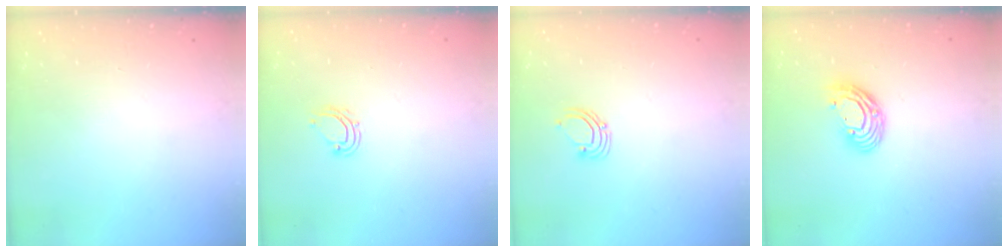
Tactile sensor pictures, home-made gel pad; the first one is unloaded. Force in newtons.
{"total": 6.3, "press": 6.3, "slide": 0.4}
{"total": 3.5, "press": 3.5, "slide": 0.2}
{"total": 9.5, "press": 9.5, "slide": 0.6}